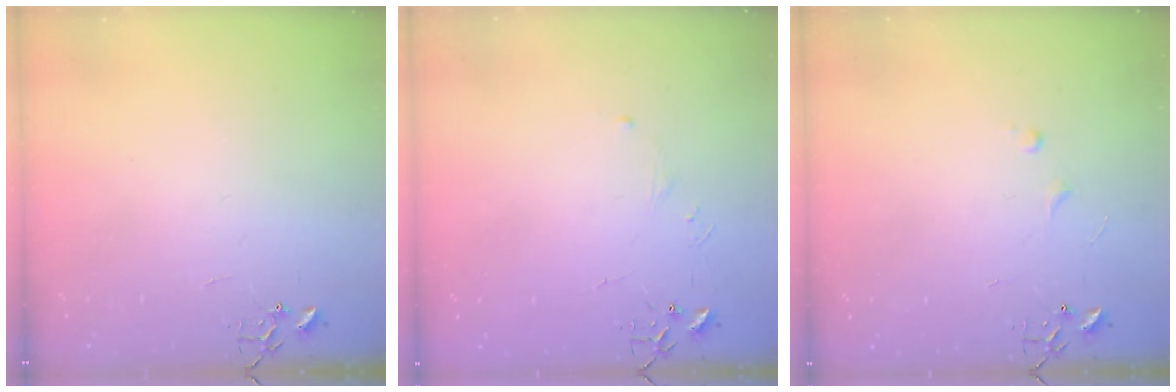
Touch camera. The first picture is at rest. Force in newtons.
{"total": 3.5, "press": 3.5, "slide": 0.5}
{"total": 5.3, "press": 5.3, "slide": 0.6}